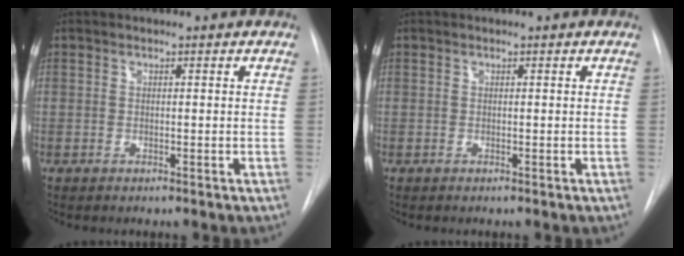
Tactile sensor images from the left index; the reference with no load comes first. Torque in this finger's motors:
{"motor_torque": [0.00, 0.00, 0.00, 0.00]}